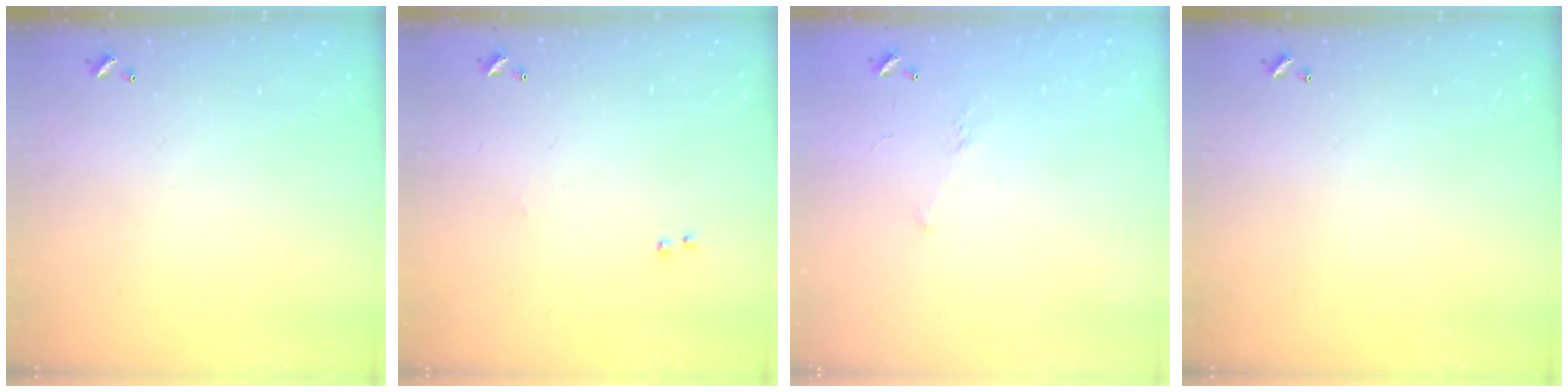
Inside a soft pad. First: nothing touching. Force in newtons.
{"total": 2.3, "press": 2.2, "slide": 0.8}
{"total": 4.8, "press": 4.7, "slide": 0.9}
{"total": 0.0}